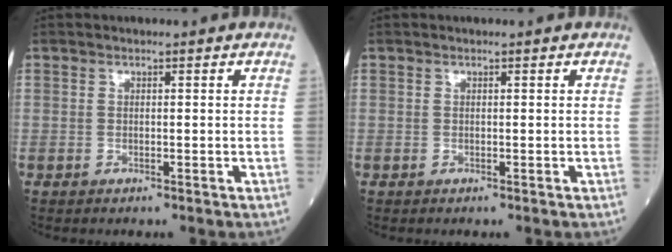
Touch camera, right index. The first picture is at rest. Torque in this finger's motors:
{"motor_torque": [0.00, 0.00, 0.00, 0.01]}